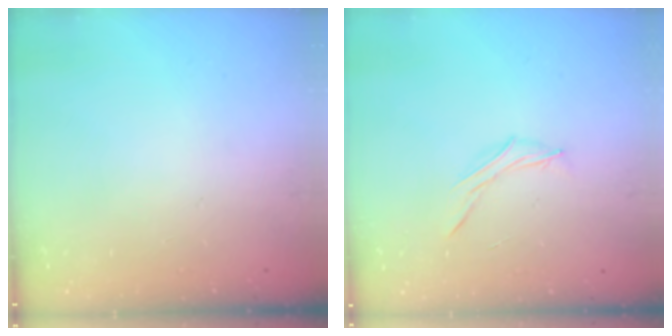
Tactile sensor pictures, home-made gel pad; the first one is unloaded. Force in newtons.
{"total": 4.9, "press": 4.7, "slide": 1.4}